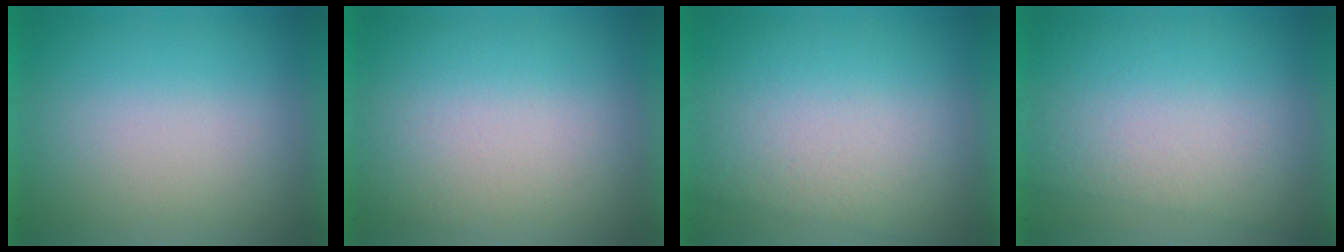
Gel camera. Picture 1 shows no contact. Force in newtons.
{"total": 1.4}
{"total": 3.1}
{"total": 2.7}